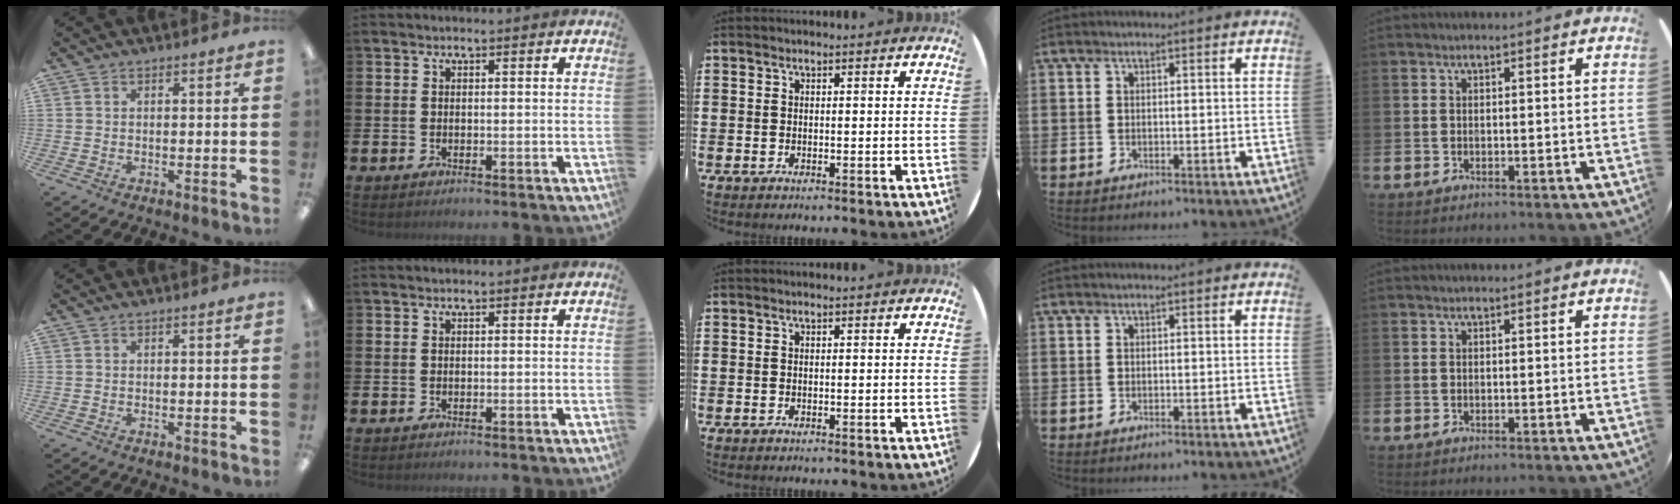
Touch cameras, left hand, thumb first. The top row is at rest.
{}